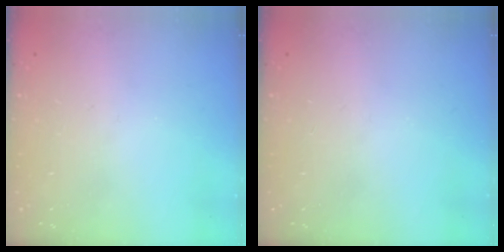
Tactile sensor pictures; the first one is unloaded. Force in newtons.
{"total": 0.0}